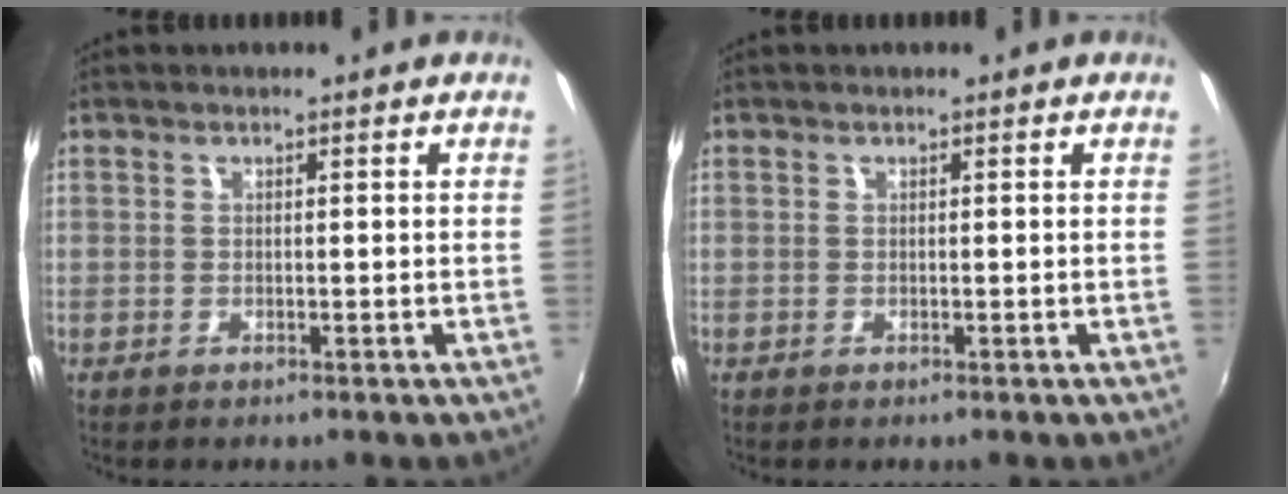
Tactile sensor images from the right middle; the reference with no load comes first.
{"total": 0.0}